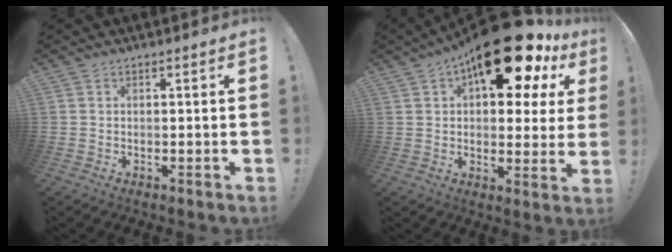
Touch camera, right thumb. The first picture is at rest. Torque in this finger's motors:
{"motor_torque": [1.86, 3.15, 1.12, -0.43, 0.55]}